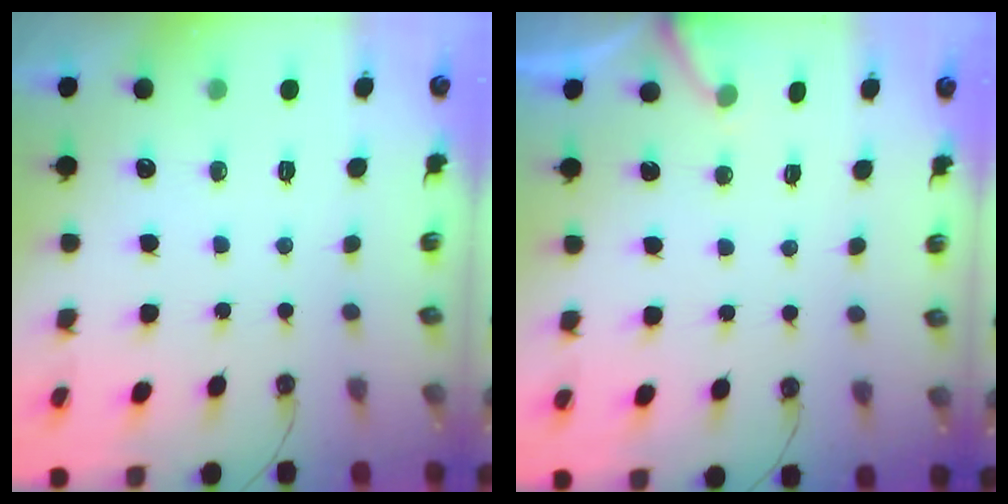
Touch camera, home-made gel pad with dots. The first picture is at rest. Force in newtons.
{"total": 3.0, "press": 3.0, "slide": 0.1}